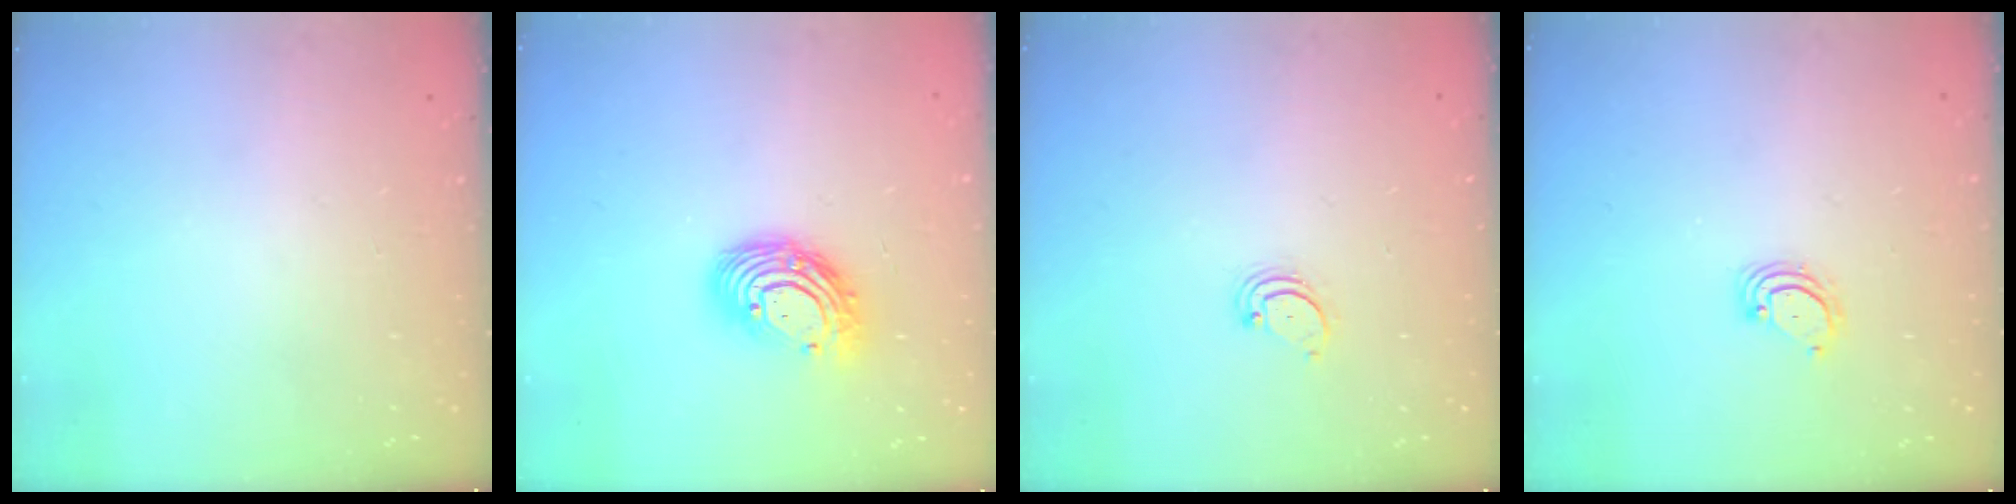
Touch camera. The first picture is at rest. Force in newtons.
{"total": 12.1, "press": 12.0, "slide": 1.1}
{"total": 2.6, "press": 2.5, "slide": 0.3}
{"total": 3.2, "press": 3.2, "slide": 0.3}